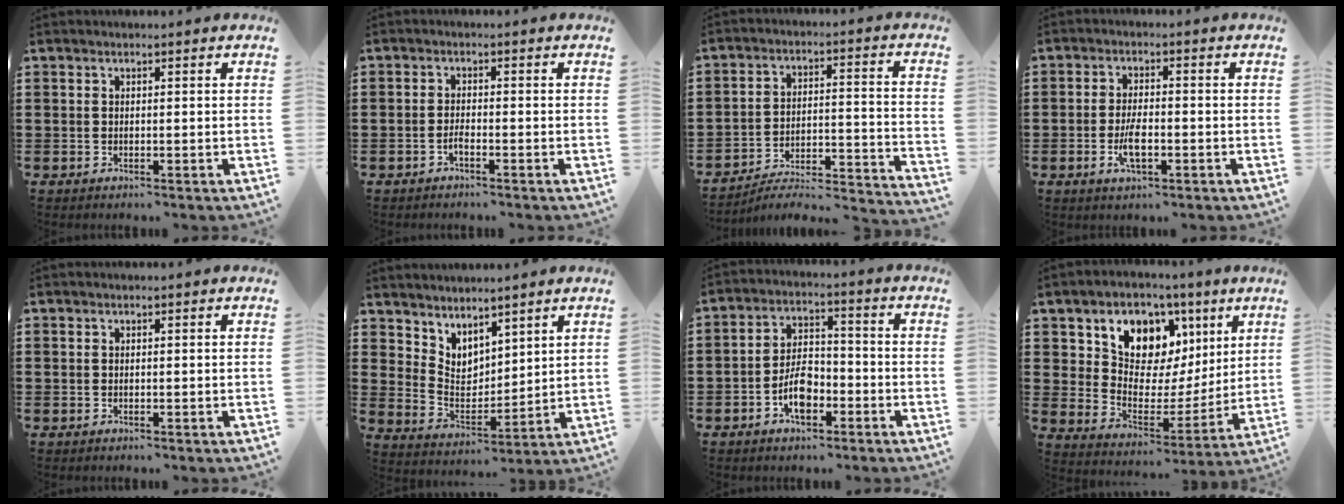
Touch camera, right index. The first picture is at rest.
{"total": 1.4, "force": [-0.9, 0.3, 1.0], "torque": [-0.022, -0.004, -0.016]}
{"total": 3.4, "force": [-3.1, 0.3, 1.4], "torque": [-0.035, -0.020, -0.071]}
{"total": 4.6, "force": [-1.5, 1.7, 4.0], "torque": [-0.083, 0.000, -0.028]}
{"total": 0.0}
{"total": 4.8, "force": [4.0, 2.4, -0.6], "torque": [-0.024, -0.042, 0.075]}
{"total": 6.7, "force": [-2.8, 3.5, 4.9], "torque": [-0.103, 0.005, -0.053]}
{"total": 8.8, "force": [5.3, 6.4, 3.0], "torque": [-0.091, -0.048, 0.092]}